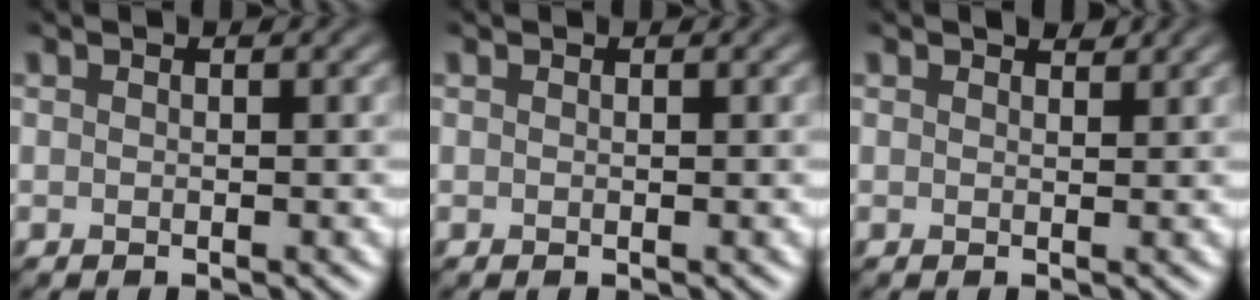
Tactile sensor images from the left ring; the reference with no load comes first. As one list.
[{"total": 0.0}, {"total": 1.2, "force": [1.1, 0.4, 0.5], "torque": [-0.008, -0.001, 0.016]}]